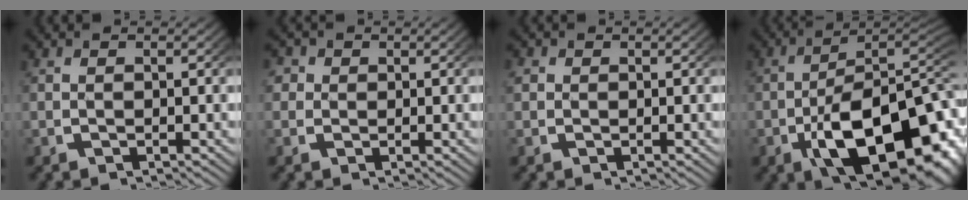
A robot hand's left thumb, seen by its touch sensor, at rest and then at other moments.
{"total": 3.0, "force": [0.8, 2.7, 1.1], "torque": [-0.024, -0.002, 0.010]}
{"total": 1.2, "force": [0.3, 1.1, 0.3], "torque": [-0.007, -0.002, 0.007]}
{"total": 19.1, "force": [-3.8, 11.8, 14.5], "torque": [-0.234, -0.075, -0.029]}